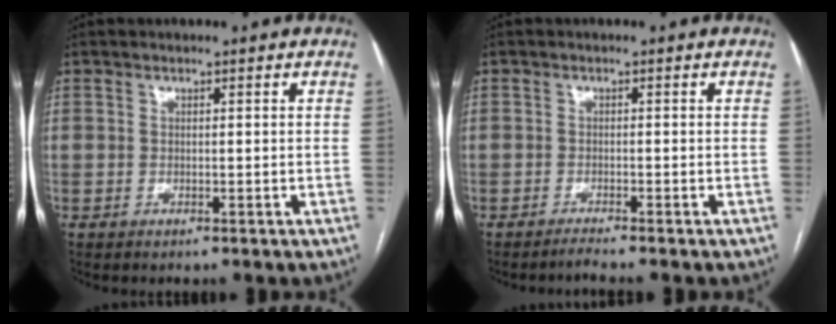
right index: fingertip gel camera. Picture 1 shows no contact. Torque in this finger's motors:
{"motor_torque": [-0.21, -0.19, -0.03, 0.01]}